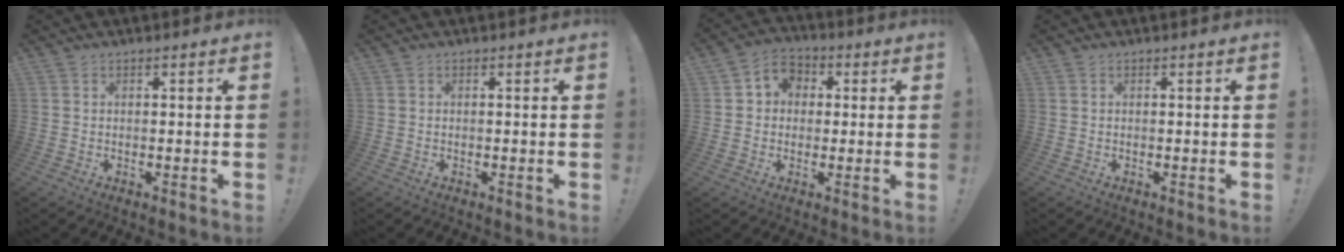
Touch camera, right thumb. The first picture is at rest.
{"total": 0.0}
{"total": 6.8, "force": [0.7, 6.2, 2.7], "torque": [-0.035, 0.005, 0.019]}
{"total": 0.0}